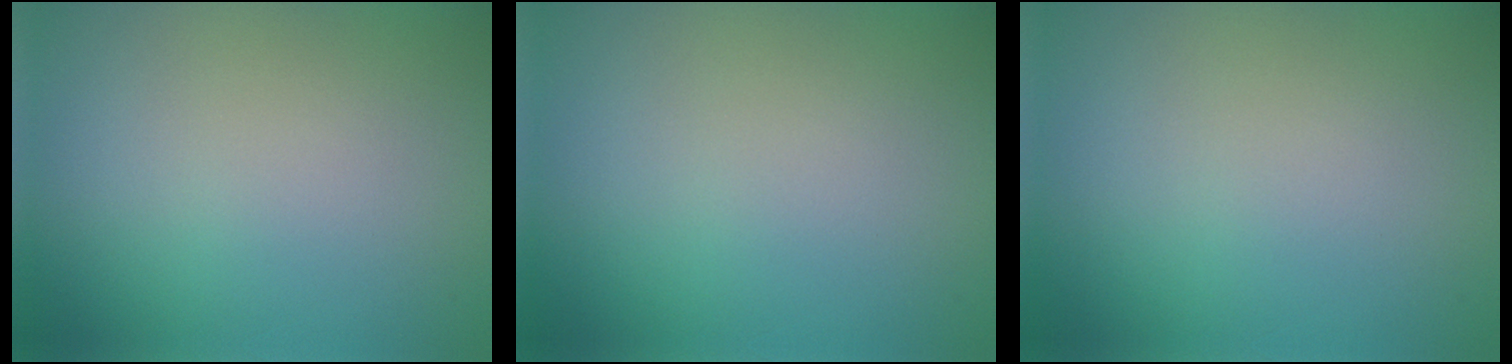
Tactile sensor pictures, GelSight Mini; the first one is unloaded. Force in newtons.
{"total": 0.0}
{"total": 0.0}